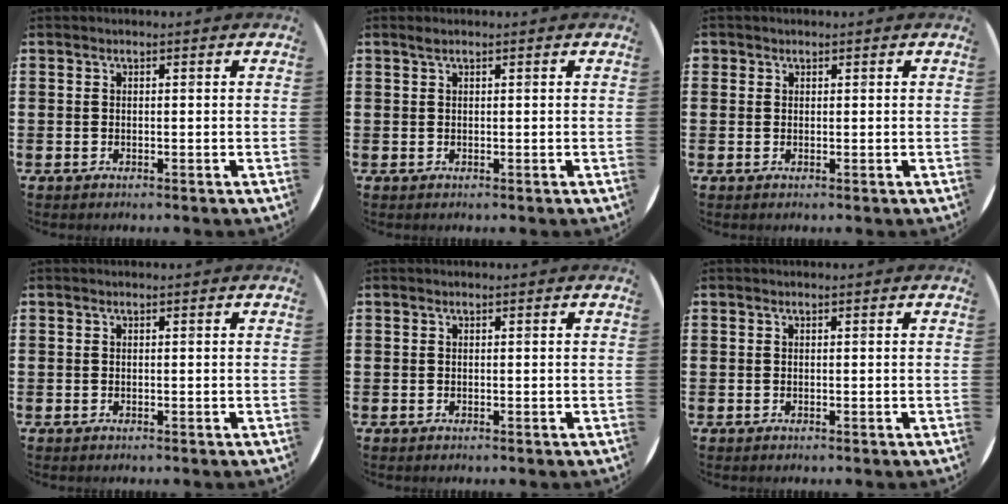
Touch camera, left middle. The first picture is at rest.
{"total": 0.5, "force": [0.4, 0.0, 0.4], "torque": [-0.007, 0.001, 0.007]}
{"total": 0.7, "force": [0.5, 0.4, 0.0], "torque": [0.000, 0.003, 0.011]}
{"total": 0.0}
{"total": 0.0}
{"total": 0.0}